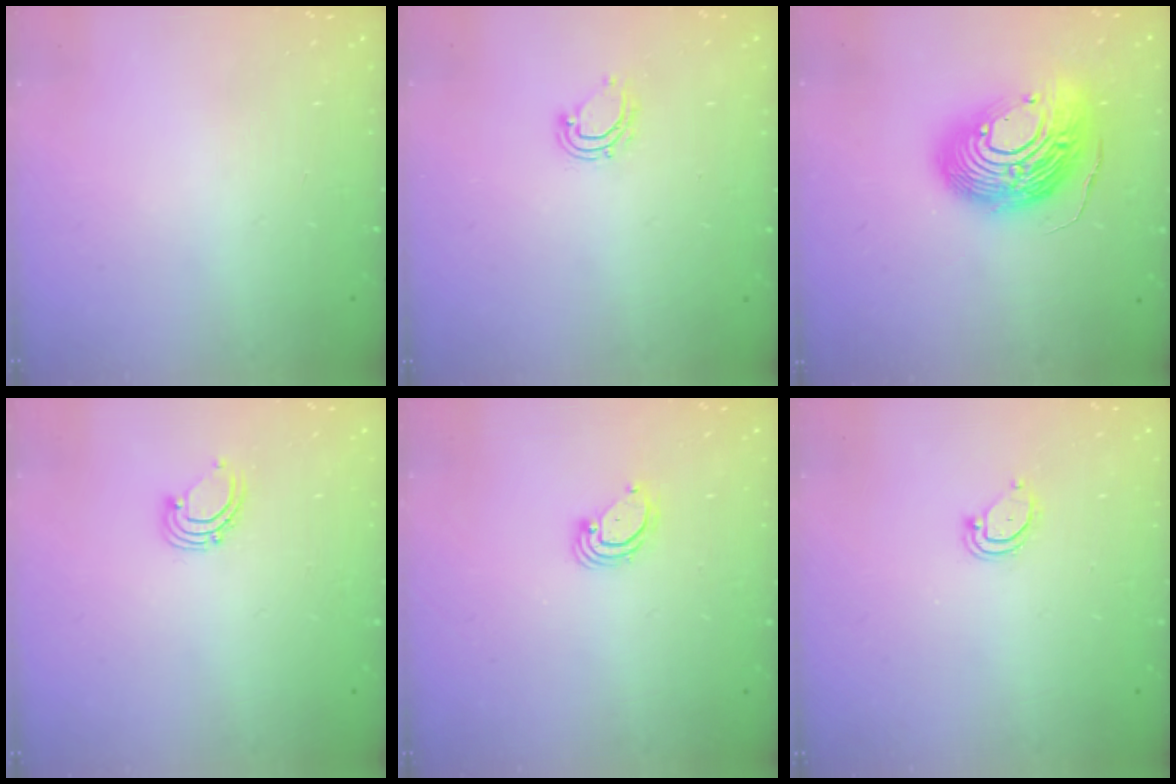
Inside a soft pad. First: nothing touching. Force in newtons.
{"total": 6.3, "press": 6.3, "slide": 0.4}
{"total": 18.8, "press": 18.6, "slide": 2.8}
{"total": 2.9, "press": 2.9, "slide": 0.2}
{"total": 3.9, "press": 3.9, "slide": 0.2}
{"total": 3.8, "press": 3.8, "slide": 0.4}